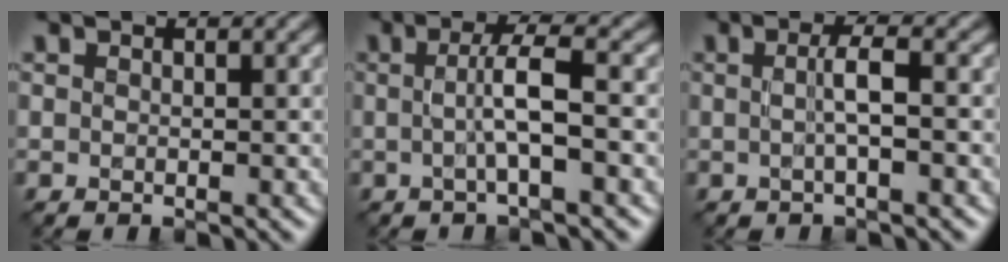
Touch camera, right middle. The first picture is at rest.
{"total": 3.8, "force": [-0.2, 0.5, 3.7], "torque": [-0.068, 0.003, -0.005]}
{"total": 2.4, "force": [0.0, 0.3, 2.3], "torque": [-0.047, 0.002, -0.003]}